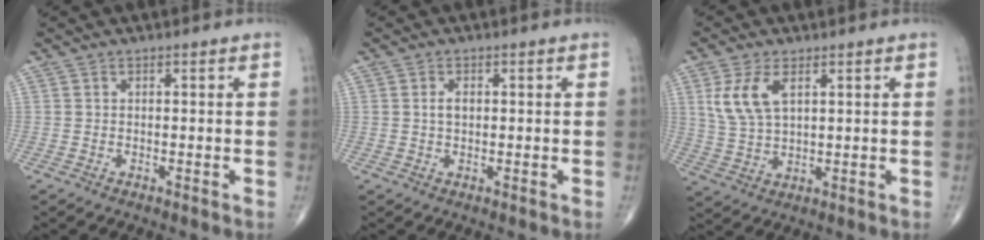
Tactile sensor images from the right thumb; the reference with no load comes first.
{"total": 2.6, "force": [0.2, 1.6, 2.1], "torque": [-0.037, 0.005, 0.001]}
{"total": 8.0, "force": [3.0, 4.0, 6.2], "torque": [-0.131, -0.006, 0.066]}